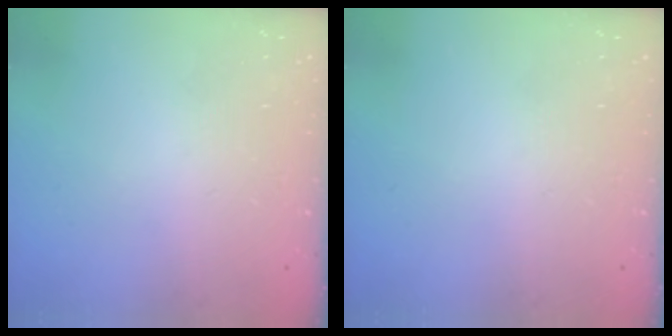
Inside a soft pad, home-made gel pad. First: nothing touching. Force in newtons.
{"total": 0.0}